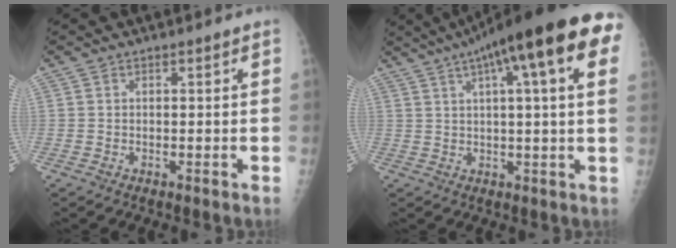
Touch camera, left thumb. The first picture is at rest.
{"total": 22.5, "force": [10.5, 4.5, 19.4], "torque": [-0.285, 0.024, 0.134]}